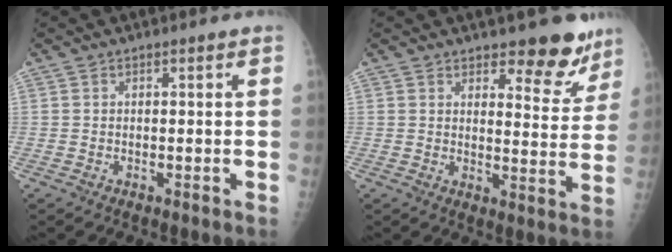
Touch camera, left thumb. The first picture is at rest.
{"total": 8.9, "force": [6.9, 3.5, 4.5], "torque": [-0.018, -0.051, 0.094]}